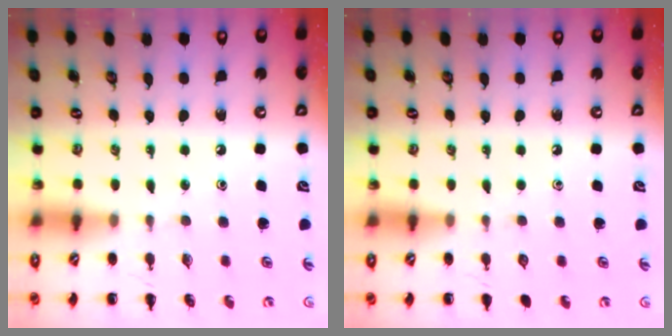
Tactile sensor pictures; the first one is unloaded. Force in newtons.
{"total": 0.0}